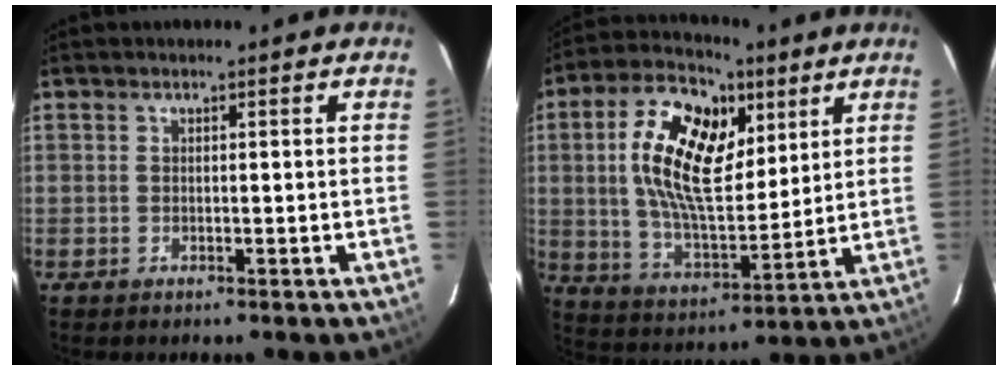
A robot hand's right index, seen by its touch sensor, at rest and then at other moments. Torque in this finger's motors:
{"motor_torque": [1.52, 0.62, 0.59, 0.12]}